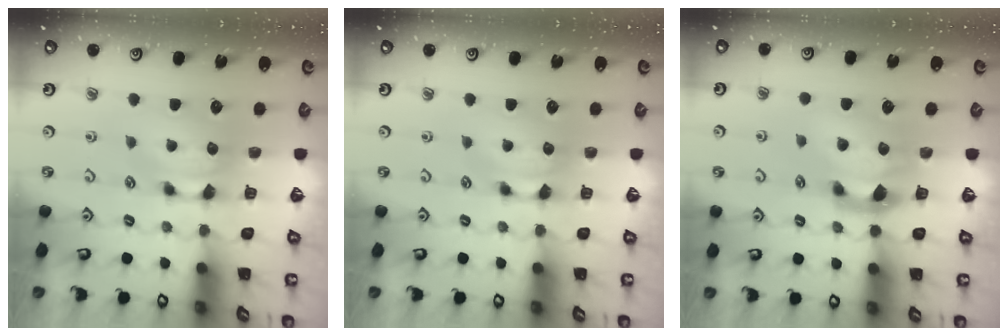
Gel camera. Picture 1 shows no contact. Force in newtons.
{"total": 0.0}
{"total": 2.9, "press": 2.6, "slide": 1.5}